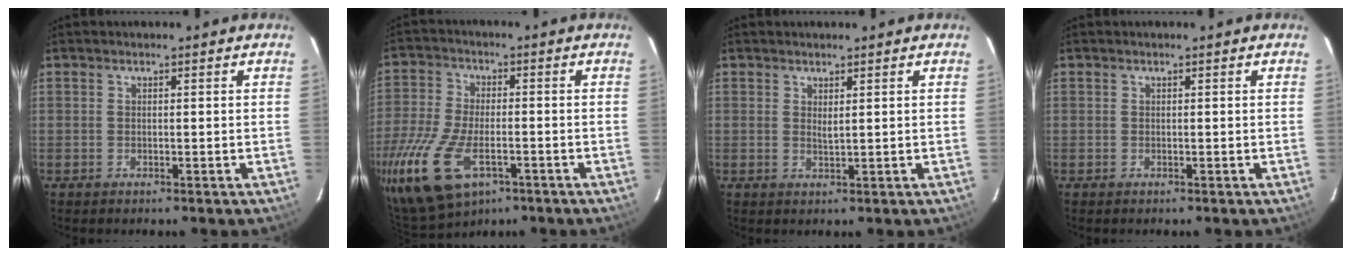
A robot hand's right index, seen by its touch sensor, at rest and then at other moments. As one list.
[{"total": 18.8, "force": [-9.3, 9.4, 13.3], "torque": [-0.313, -0.045, -0.168]}, {"total": 1.4, "force": [0.7, 0.2, 1.2], "torque": [-0.019, -0.001, 0.011]}, {"total": 0.0}]